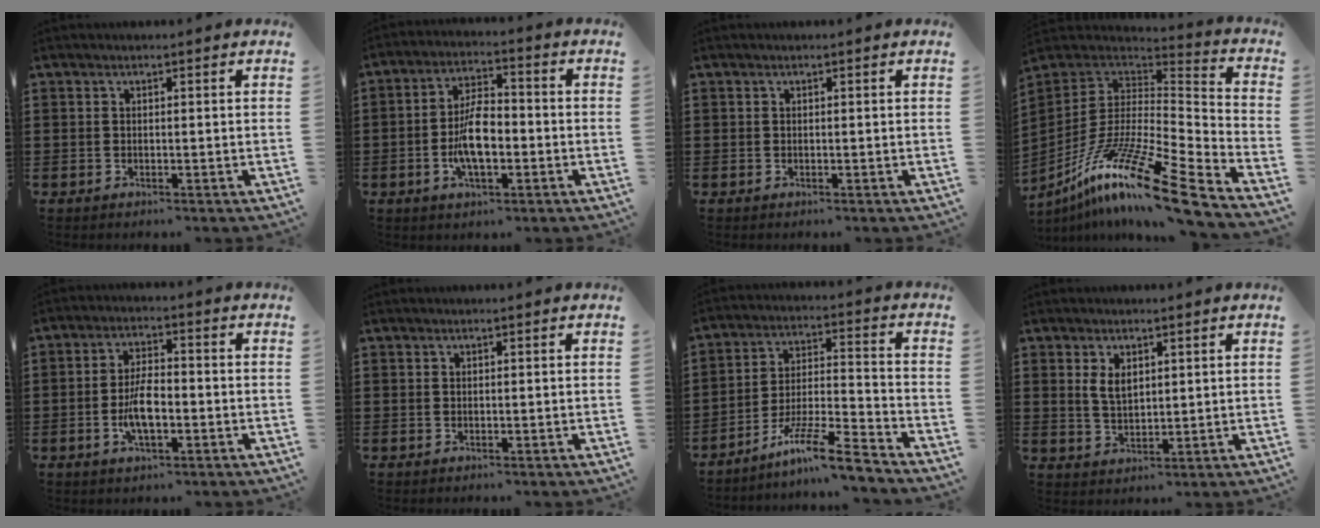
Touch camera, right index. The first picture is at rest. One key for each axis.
{"total": 8.2, "fx": -1.8, "fy": 3.5, "fz": 7.2, "tx": -0.156, "ty": 0.000, "tz": -0.040}
{"total": 0.0}
{"total": 17.2, "fx": -11.1, "fy": 2.5, "fz": 12.9, "tx": -0.244, "ty": 0.024, "tz": -0.202}
{"total": 6.3, "fx": -1.5, "fy": 2.5, "fz": 5.6, "tx": -0.123, "ty": -0.002, "tz": -0.034}
{"total": 0.0}
{"total": 10.4, "fx": -8.6, "fy": 0.4, "fz": 5.9, "tx": -0.105, "ty": 0.012, "tz": -0.166}
{"total": 3.4, "fx": 1.4, "fy": 2.0, "fz": 2.4, "tx": -0.043, "ty": 0.002, "tz": 0.023}